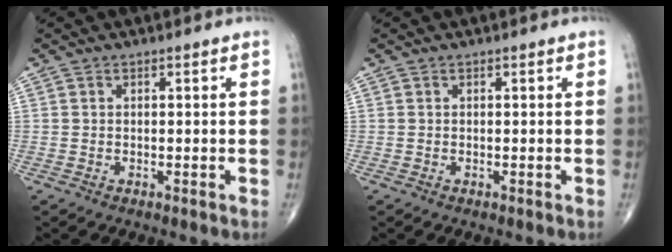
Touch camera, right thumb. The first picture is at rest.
{"total": 0.0}